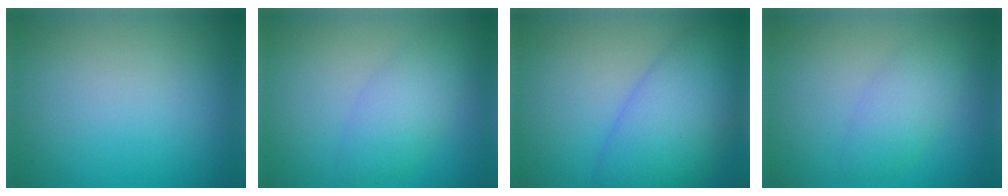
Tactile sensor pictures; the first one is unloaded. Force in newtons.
{"total": 3.3, "press": 3.3, "slide": 0.2}
{"total": 8.2, "press": 8.2, "slide": 0.3}
{"total": 2.9, "press": 2.9, "slide": 0.2}